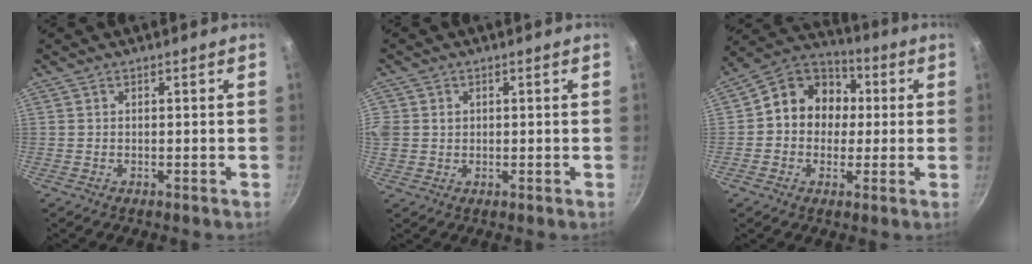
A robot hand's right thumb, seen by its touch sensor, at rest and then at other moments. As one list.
[{"total": 5.2, "force": [0.7, 4.7, 2.2], "torque": [-0.041, 0.006, 0.013]}, {"total": 13.0, "force": [1.0, 11.1, 6.6], "torque": [-0.061, 0.029, -0.006]}]